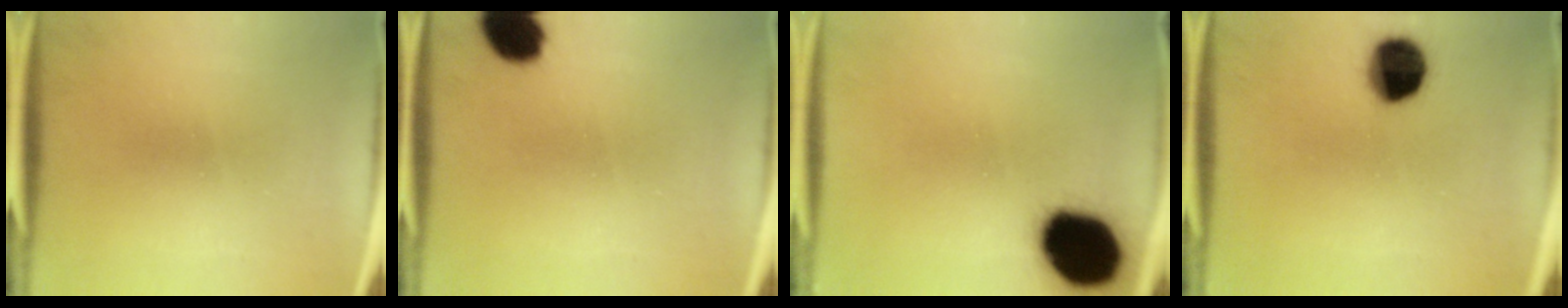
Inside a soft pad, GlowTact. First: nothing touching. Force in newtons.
{"total": 8.7}
{"total": 19.5}
{"total": 11.6}